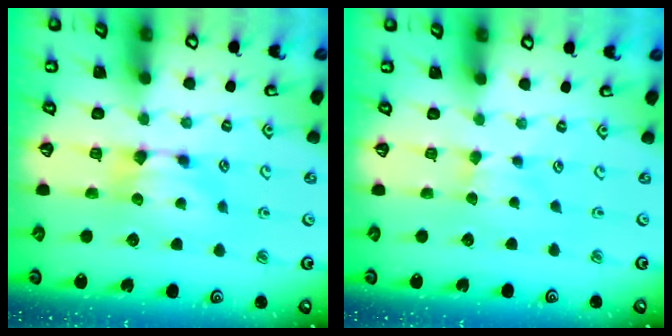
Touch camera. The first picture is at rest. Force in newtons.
{"total": 1.1, "press": 1.0, "slide": 0.6}